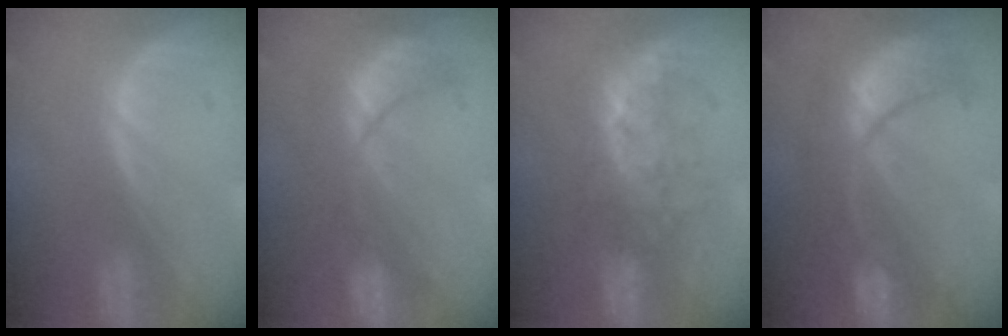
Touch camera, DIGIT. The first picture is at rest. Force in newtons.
{"total": 8.0, "press": 7.9, "slide": 1.6}
{"total": 7.7, "press": 7.6, "slide": 1.4}
{"total": 9.6, "press": 9.6, "slide": 0.7}